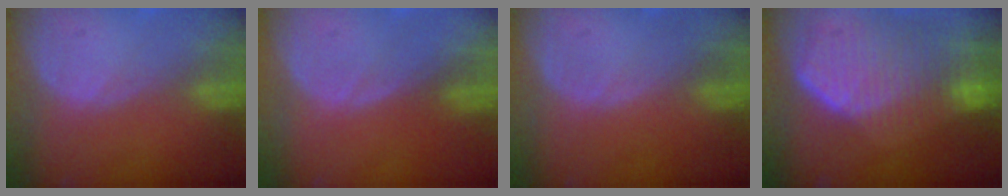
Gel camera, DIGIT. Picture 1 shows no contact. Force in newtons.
{"total": 0.0}
{"total": 0.0}
{"total": 10.8, "press": 9.4, "slide": 5.3}